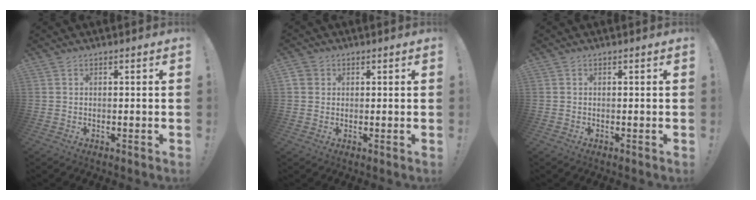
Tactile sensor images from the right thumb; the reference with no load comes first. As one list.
[{"total": 2.7, "force": [1.0, 2.4, 0.7], "torque": [-0.018, 0.004, 0.019]}, {"total": 0.5, "force": [0.0, 0.5, -0.2], "torque": [-0.003, 0.004, 0.001]}]